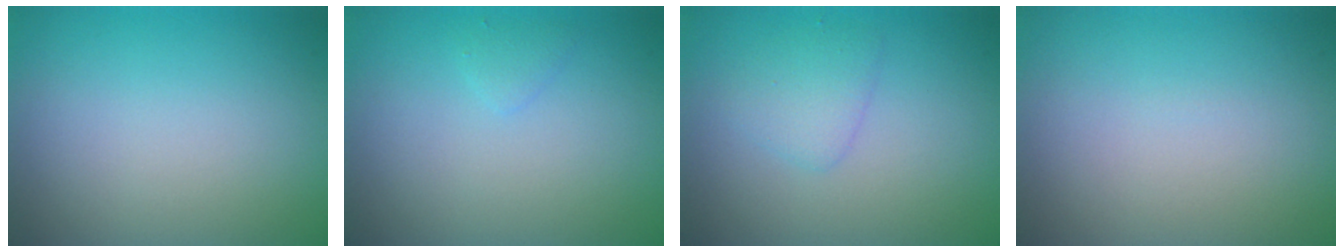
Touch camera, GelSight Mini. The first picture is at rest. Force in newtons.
{"total": 0.7, "press": 0.7, "slide": 0.0}
{"total": 1.9, "press": 1.9, "slide": 0.0}
{"total": 0.0}